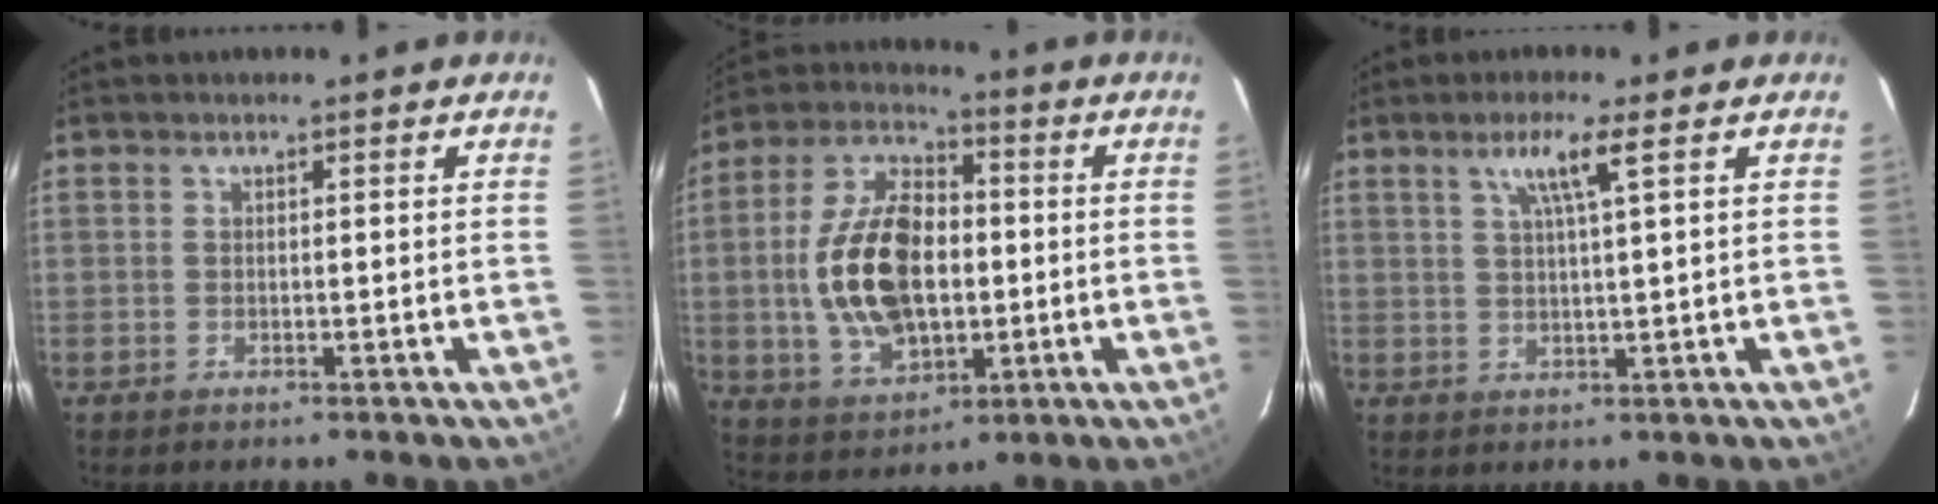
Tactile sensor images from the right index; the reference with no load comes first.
{"total": 17.8, "force": [-1.2, 10.7, 14.2], "torque": [-0.289, 0.016, -0.009]}
{"total": 4.8, "force": [2.4, -0.5, 4.2], "torque": [-0.076, 0.004, 0.045]}